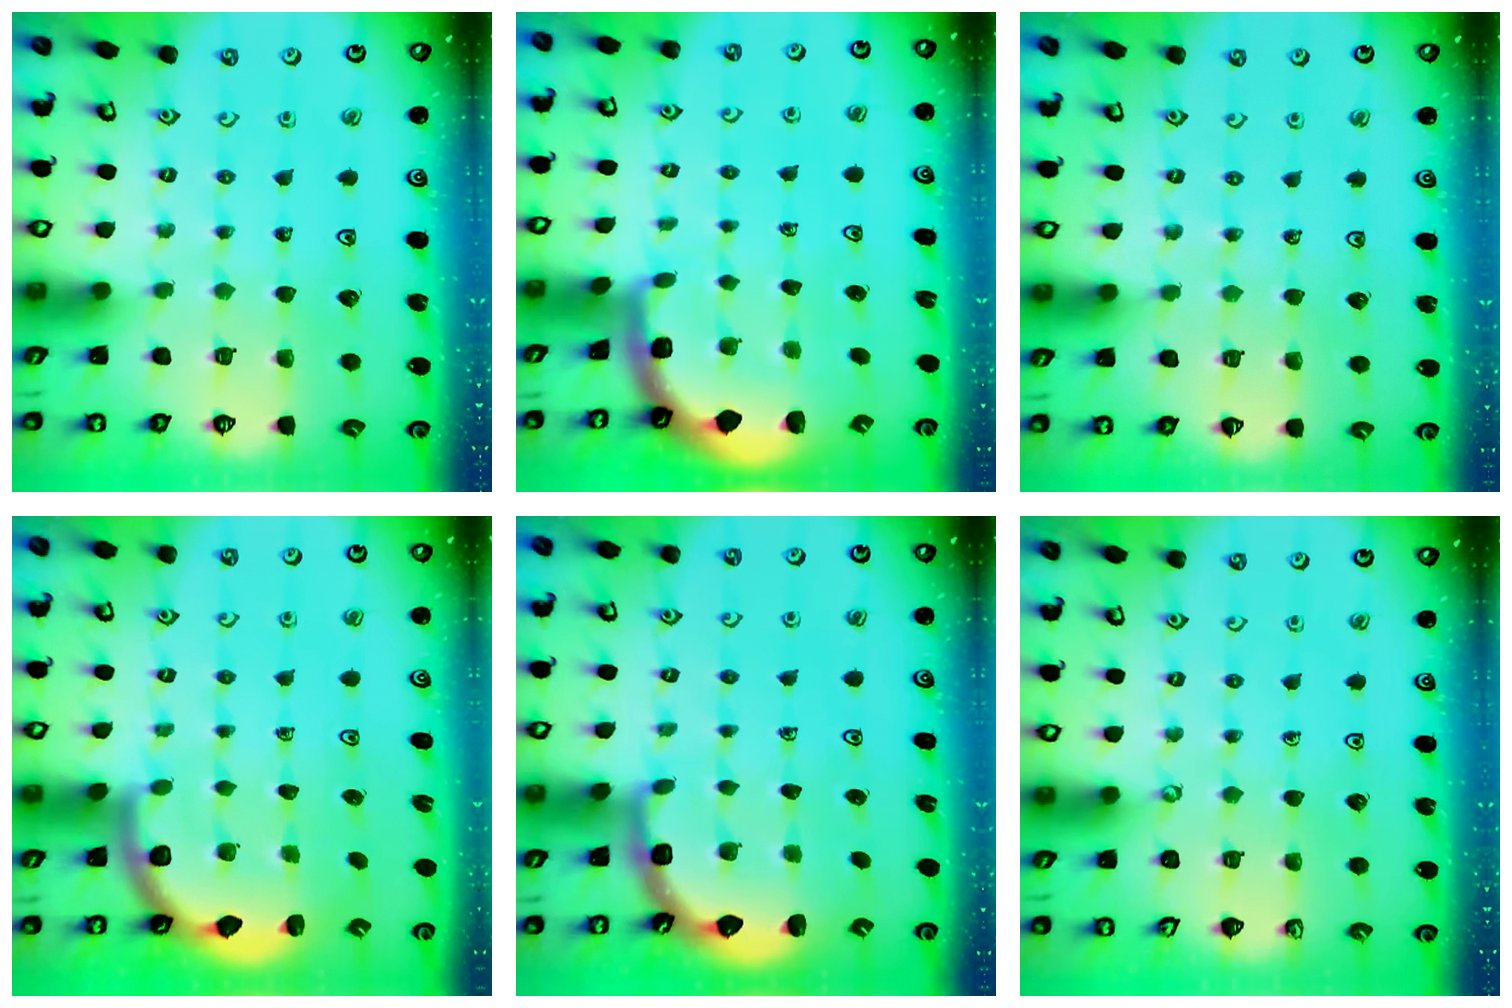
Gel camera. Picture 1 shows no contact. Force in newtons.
{"total": 1.5, "press": 1.5, "slide": 0.2}
{"total": 2.1, "press": 2.1, "slide": 0.4}
{"total": 2.5, "press": 2.5, "slide": 0.6}
{"total": 2.4, "press": 2.1, "slide": 1.3}
{"total": 0.0}